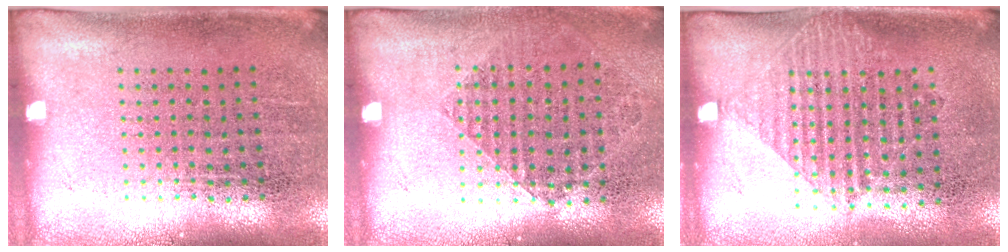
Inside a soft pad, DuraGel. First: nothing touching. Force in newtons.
{"total": 0.9, "press": 0.8, "slide": 0.3}
{"total": 1.2, "press": 1.0, "slide": 0.6}